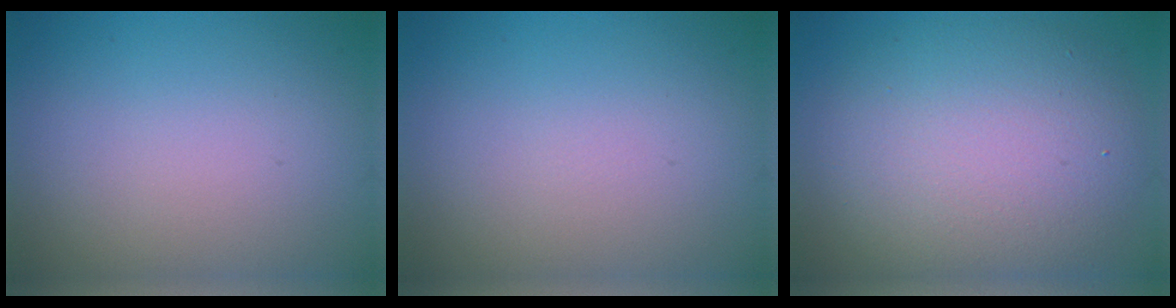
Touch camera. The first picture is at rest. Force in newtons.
{"total": 0.0}
{"total": 9.1, "press": 9.1, "slide": 0.6}